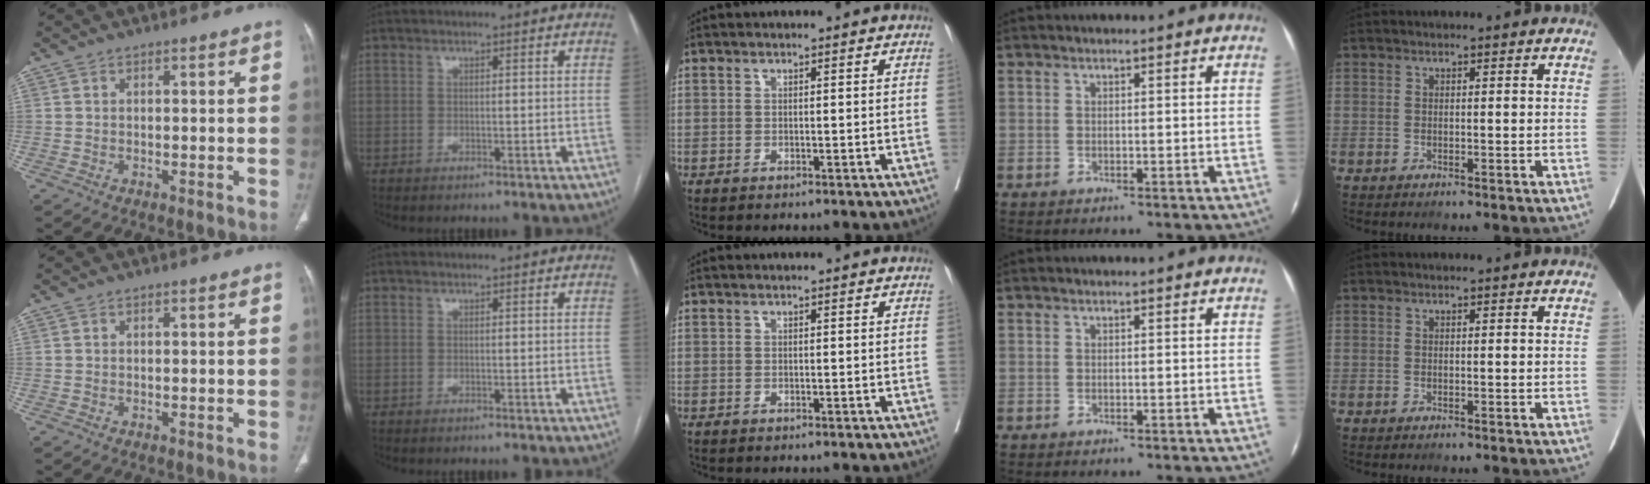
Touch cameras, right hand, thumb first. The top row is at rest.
{}